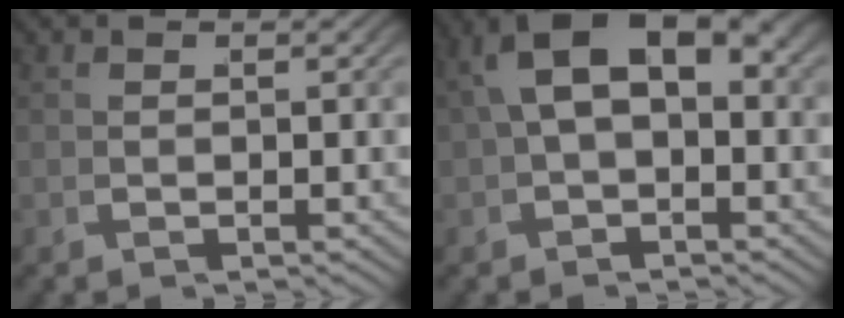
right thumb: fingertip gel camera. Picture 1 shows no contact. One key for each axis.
{"total": 6.6, "fx": 1.1, "fy": 3.8, "fz": 5.3, "tx": -0.102, "ty": 0.002, "tz": 0.022}